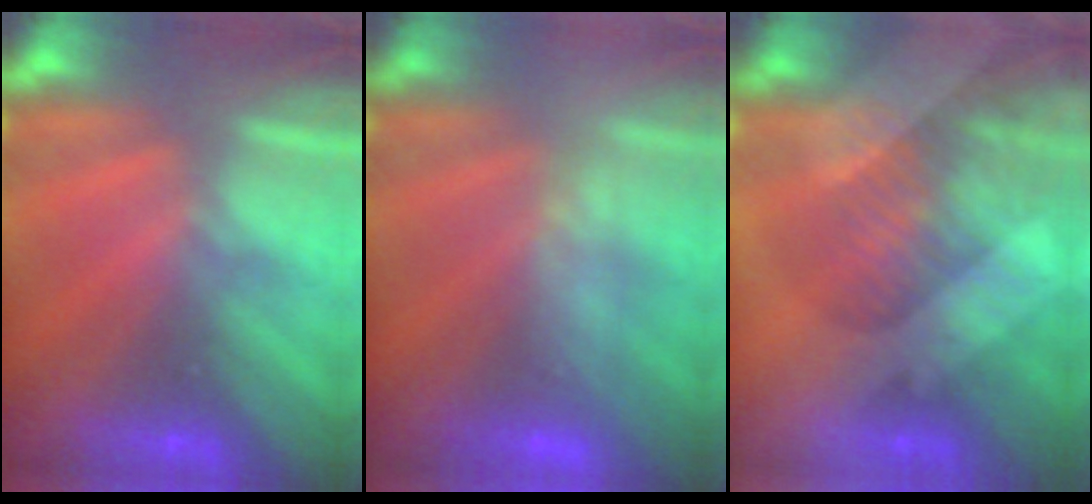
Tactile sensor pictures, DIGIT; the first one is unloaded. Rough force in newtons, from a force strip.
{"total": 2.4}
{"total": 3.4}